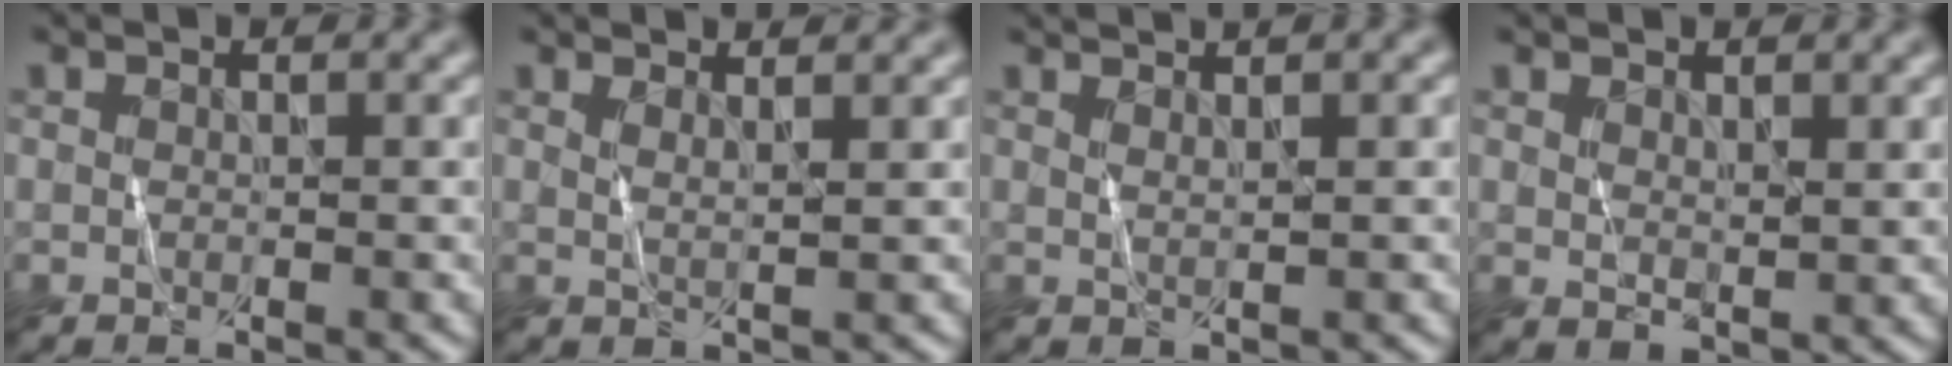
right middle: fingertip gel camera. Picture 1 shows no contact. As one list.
[{"total": 2.0, "force": [1.4, 0.6, 1.3], "torque": [-0.013, 0.004, 0.008]}, {"total": 3.2, "force": [2.2, 1.0, 2.2], "torque": [-0.016, 0.011, 0.011]}, {"total": 1.8, "force": [1.3, 0.8, 1.0], "torque": [-0.022, -0.007, 0.030]}]